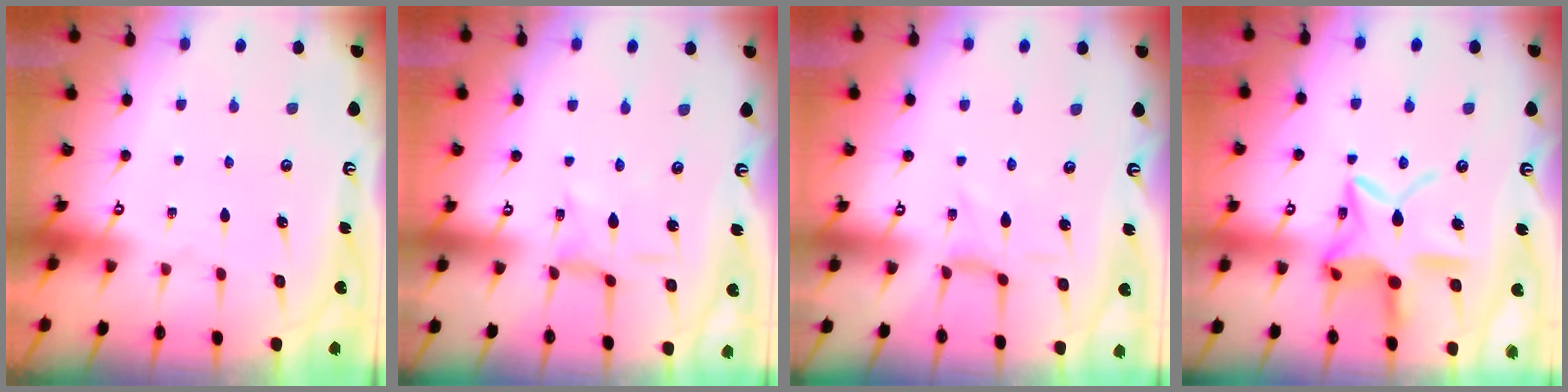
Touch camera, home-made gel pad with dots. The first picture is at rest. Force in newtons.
{"total": 1.5, "press": 1.5, "slide": 0.3}
{"total": 0.8, "press": 0.7, "slide": 0.3}
{"total": 15.6, "press": 15.6, "slide": 1.4}